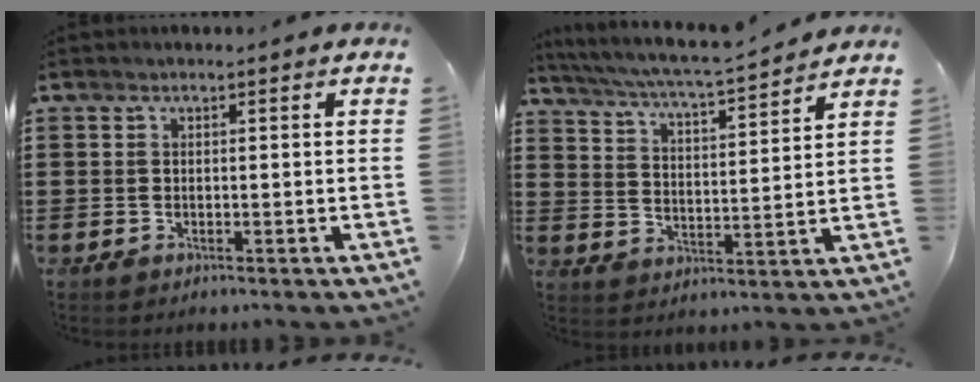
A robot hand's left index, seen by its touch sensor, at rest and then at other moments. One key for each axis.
{"total": 5.3, "fx": 4.9, "fy": -0.3, "fz": 2.1, "tx": -0.062, "ty": -0.036, "tz": 0.078}